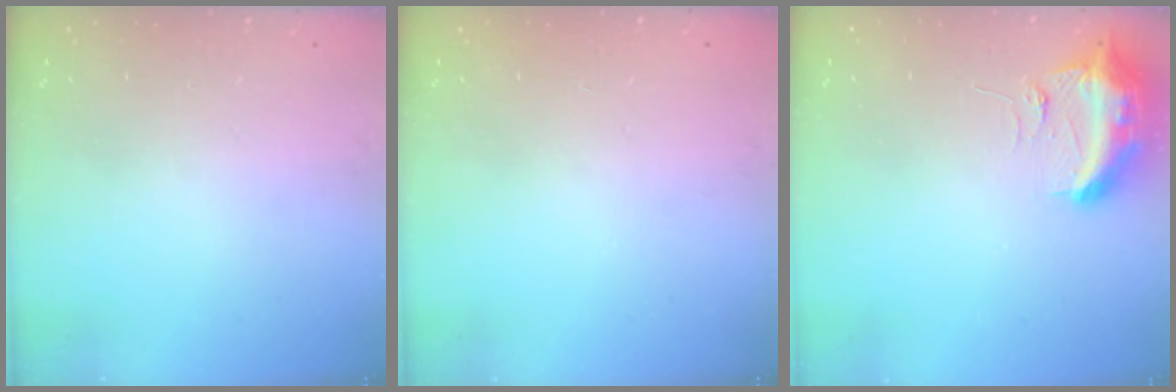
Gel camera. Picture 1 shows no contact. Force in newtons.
{"total": 0.0}
{"total": 10.1, "press": 10.0, "slide": 1.2}